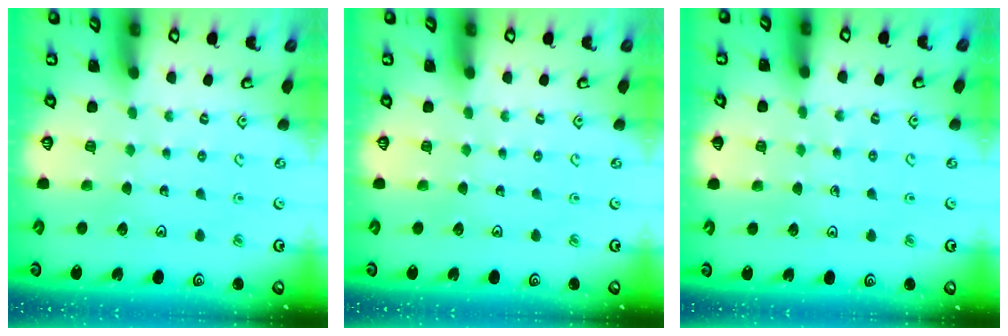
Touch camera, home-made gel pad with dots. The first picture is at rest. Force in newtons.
{"total": 0.0}
{"total": 2.7, "press": 2.6, "slide": 0.5}